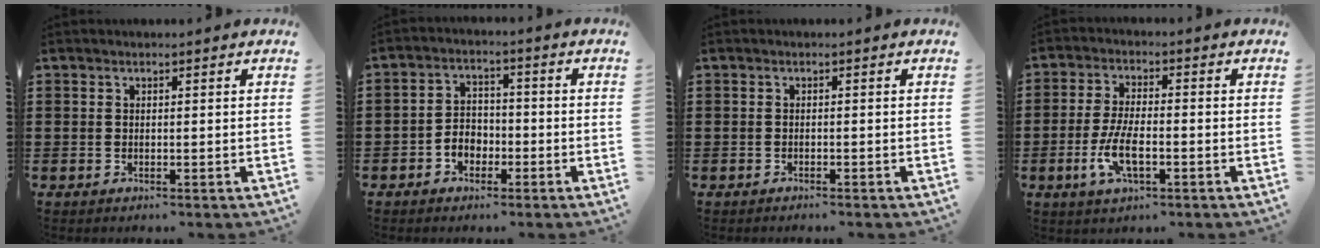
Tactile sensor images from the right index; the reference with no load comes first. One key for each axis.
{"total": 3.7, "fx": -2.0, "fy": 2.8, "fz": 1.5, "tx": -0.034, "ty": 0.008, "tz": -0.041}
{"total": 0.6, "fx": -0.5, "fy": -0.1, "fz": 0.1, "tx": -0.004, "ty": -0.004, "tz": -0.010}
{"total": 6.5, "fx": -2.1, "fy": 2.3, "fz": 5.7, "tx": -0.128, "ty": -0.008, "tz": -0.044}